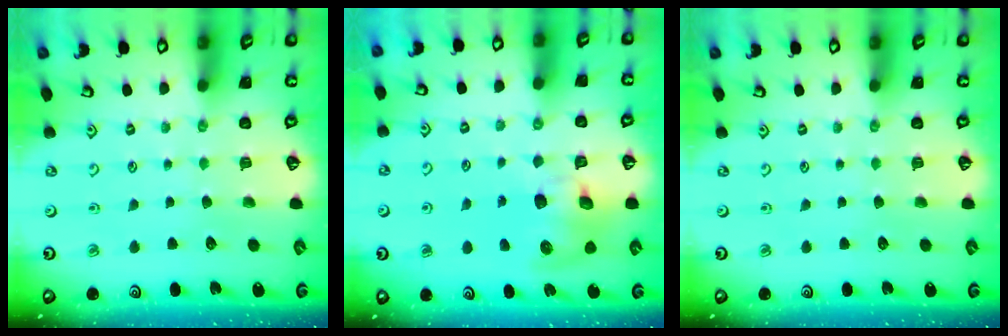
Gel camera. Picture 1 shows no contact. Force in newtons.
{"total": 12.3, "press": 12.2, "slide": 1.7}
{"total": 0.0}